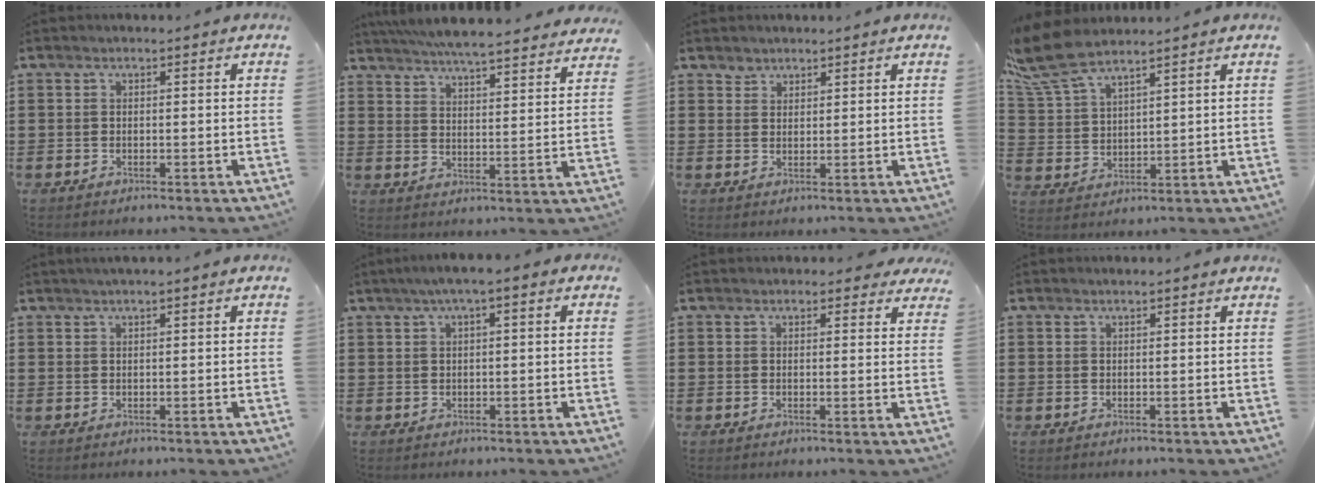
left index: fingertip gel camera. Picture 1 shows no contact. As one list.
[{"total": 5.8, "force": [5.6, -0.2, 1.5], "torque": [-0.053, -0.036, 0.098]}, {"total": 1.9, "force": [1.6, 1.0, -0.2], "torque": [-0.002, 0.004, 0.032]}, {"total": 7.9, "force": [6.2, 2.1, 4.4], "torque": [-0.120, -0.021, 0.112]}, {"total": 0.8, "force": [0.4, 0.0, 0.7], "torque": [-0.012, -0.001, 0.008]}, {"total": 2.0, "force": [0.0, 0.4, 1.9], "torque": [-0.034, 0.004, -0.003]}, {"total": 1.9, "force": [1.6, 1.0, 0.5], "torque": [-0.007, 0.001, 0.028]}, {"total": 0.0}]